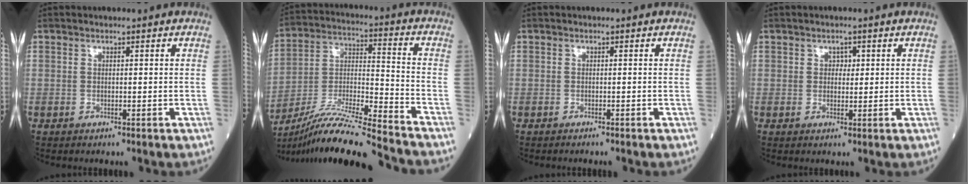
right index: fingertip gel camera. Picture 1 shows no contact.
{"total": 19.4, "force": [-17.1, -1.3, 9.0], "torque": [-0.192, -0.024, -0.306]}
{"total": 1.6, "force": [-1.4, -0.1, 0.7], "torque": [-0.008, 0.002, -0.015]}
{"total": 1.4, "force": [0.6, 1.0, 0.8], "torque": [-0.007, 0.000, 0.009]}